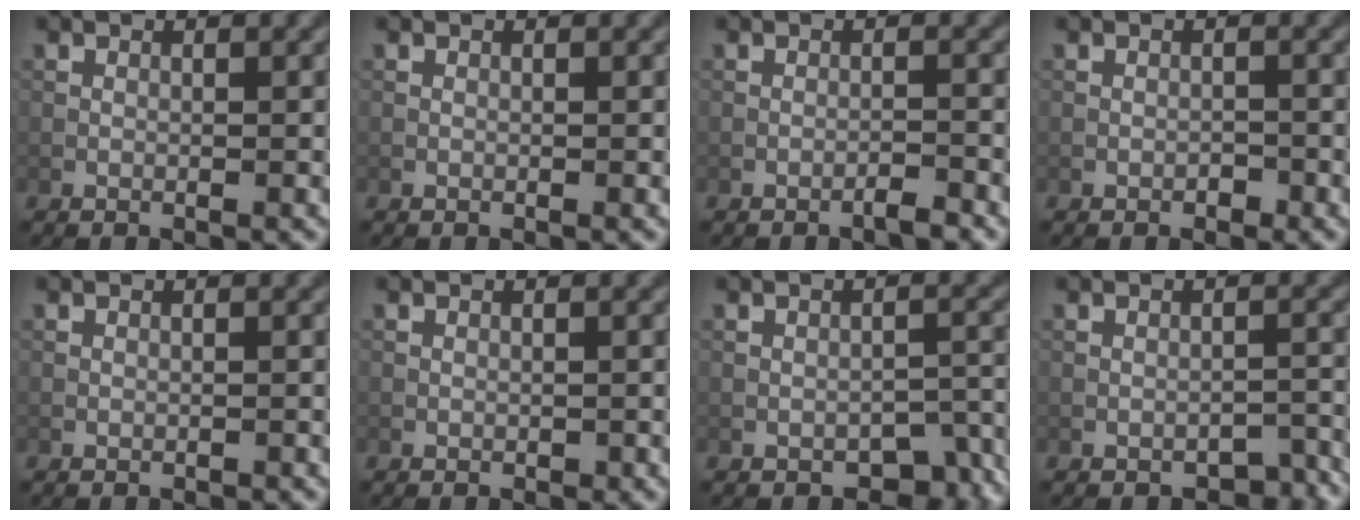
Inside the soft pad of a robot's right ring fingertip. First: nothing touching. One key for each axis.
{"total": 0.0}
{"total": 1.2, "fx": -1.0, "fy": 0.0, "fz": 0.6, "tx": -0.007, "ty": 0.004, "tz": -0.021}
{"total": 0.7, "fx": -0.5, "fy": 0.4, "fz": 0.4, "tx": -0.003, "ty": 0.001, "tz": -0.008}
{"total": 0.0}
{"total": 0.0}
{"total": 3.8, "fx": -2.7, "fy": 2.0, "fz": 1.9, "tx": -0.012, "ty": -0.008, "tz": -0.030}
{"total": 2.0, "fx": -1.7, "fy": 0.8, "fz": 0.7, "tx": -0.003, "ty": 0.002, "tz": -0.019}